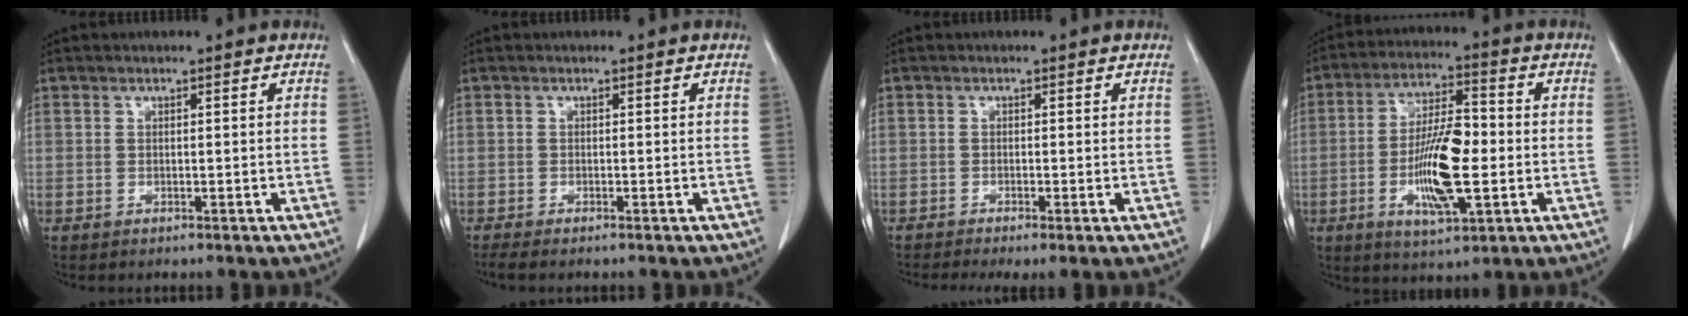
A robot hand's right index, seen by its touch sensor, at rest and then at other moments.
{"total": 2.2, "force": [-1.9, 0.0, 1.2], "torque": [-0.017, -0.005, -0.026]}
{"total": 3.7, "force": [-2.5, 0.5, 2.6], "torque": [-0.039, -0.010, -0.038]}
{"total": 12.3, "force": [-2.2, 3.0, 11.7], "torque": [-0.223, -0.002, -0.037]}